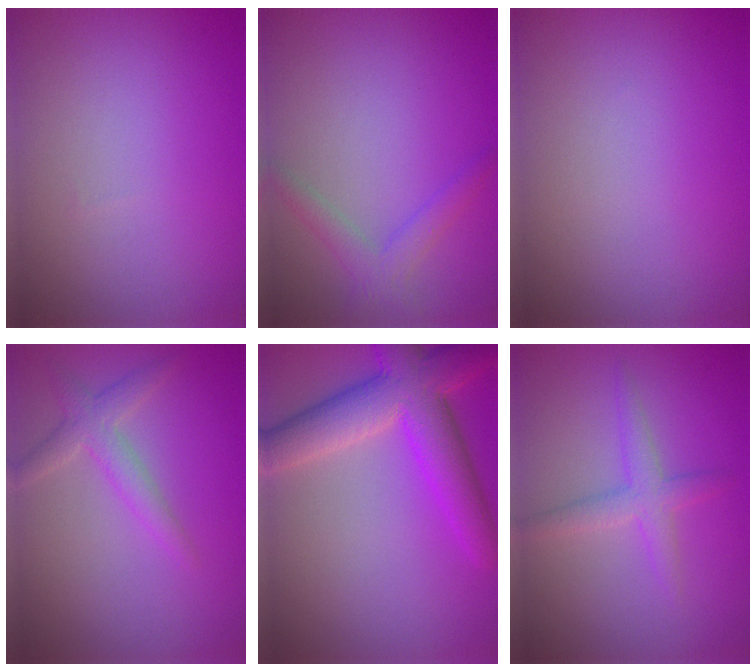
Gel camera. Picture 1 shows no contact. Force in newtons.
{"total": 2.2, "press": 2.2, "slide": 0.1}
{"total": 0.0}
{"total": 2.6, "press": 2.6, "slide": 0.1}
{"total": 7.7, "press": 7.7, "slide": 0.3}
{"total": 2.6, "press": 2.6, "slide": 0.0}